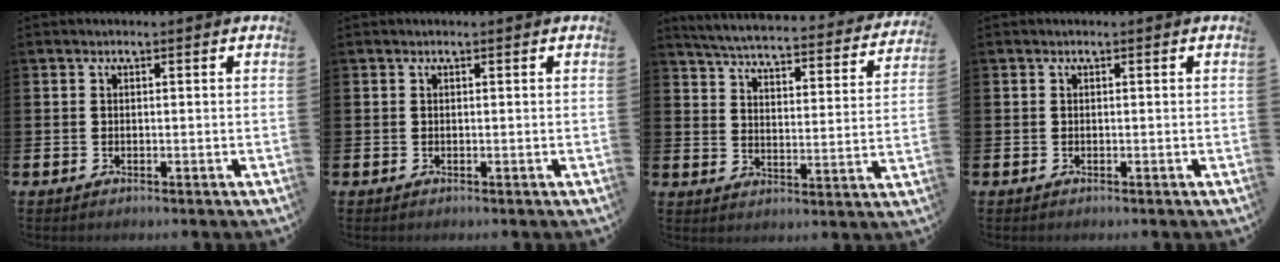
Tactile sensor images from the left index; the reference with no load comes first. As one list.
[{"total": 0.0}, {"total": 4.9, "force": [4.6, 0.5, 1.4], "torque": [-0.050, -0.043, 0.074]}, {"total": 0.0}]